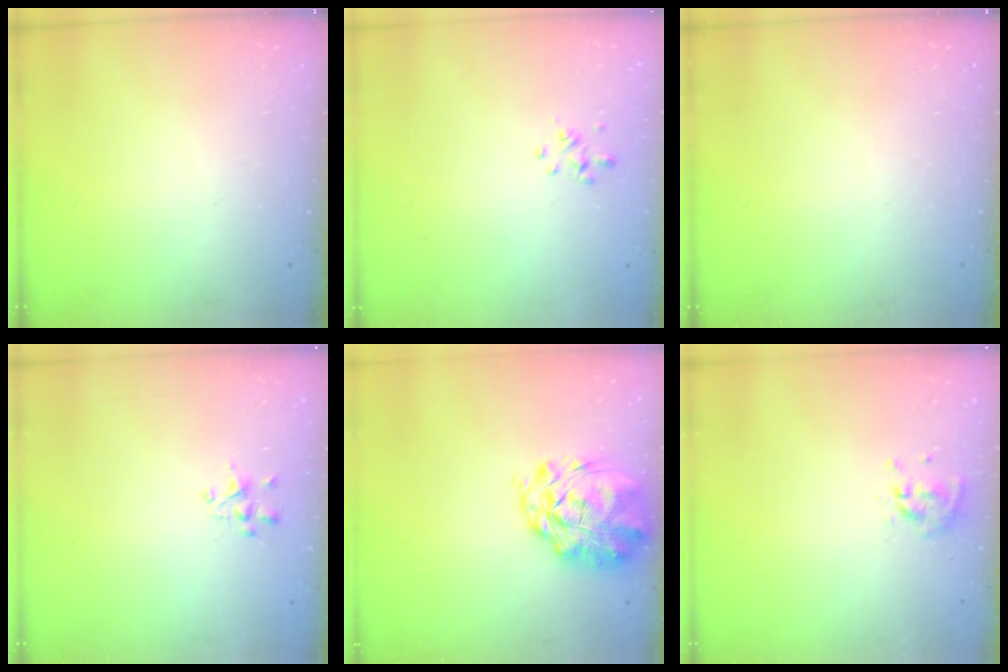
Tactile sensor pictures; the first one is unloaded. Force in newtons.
{"total": 1.0, "press": 0.7, "slide": 0.6}
{"total": 0.0}
{"total": 1.8, "press": 1.7, "slide": 0.7}
{"total": 3.1, "press": 2.7, "slide": 1.6}
{"total": 0.0}